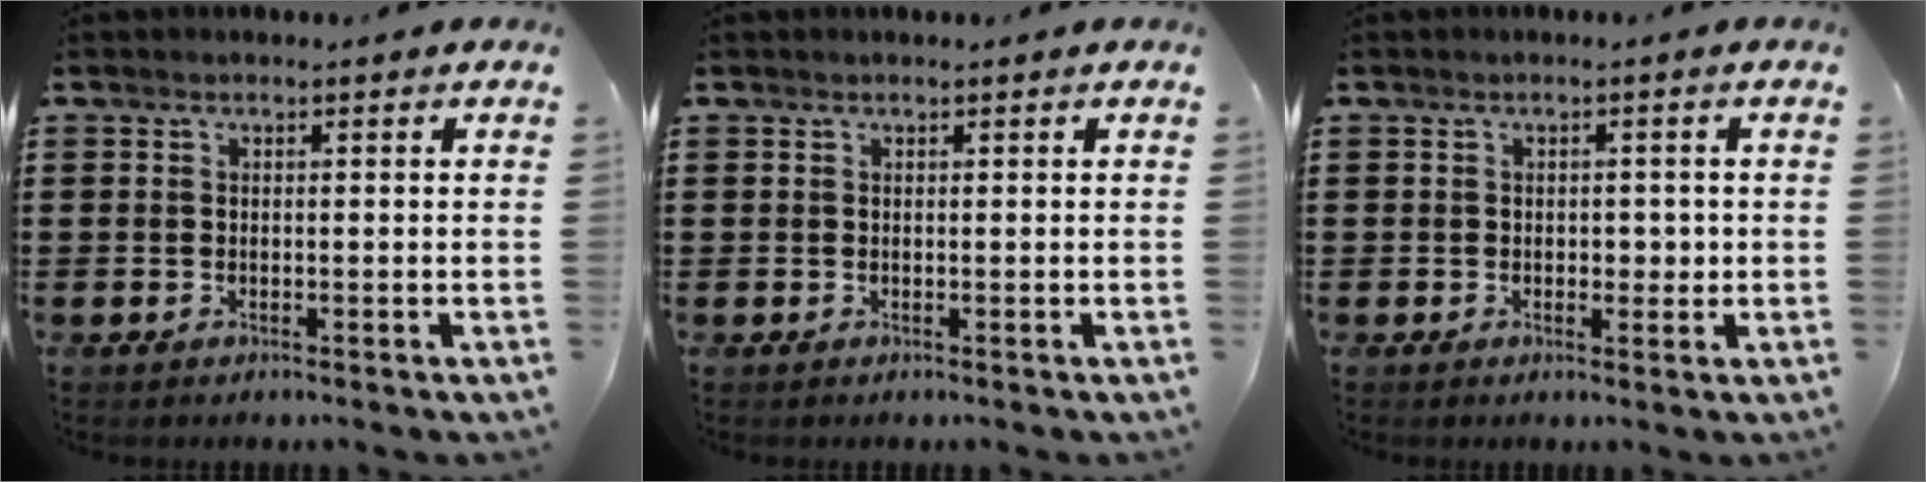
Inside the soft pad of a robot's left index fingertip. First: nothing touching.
{"total": 0.0}
{"total": 2.0, "force": [0.1, 1.3, 1.5], "torque": [-0.021, 0.003, -0.002]}